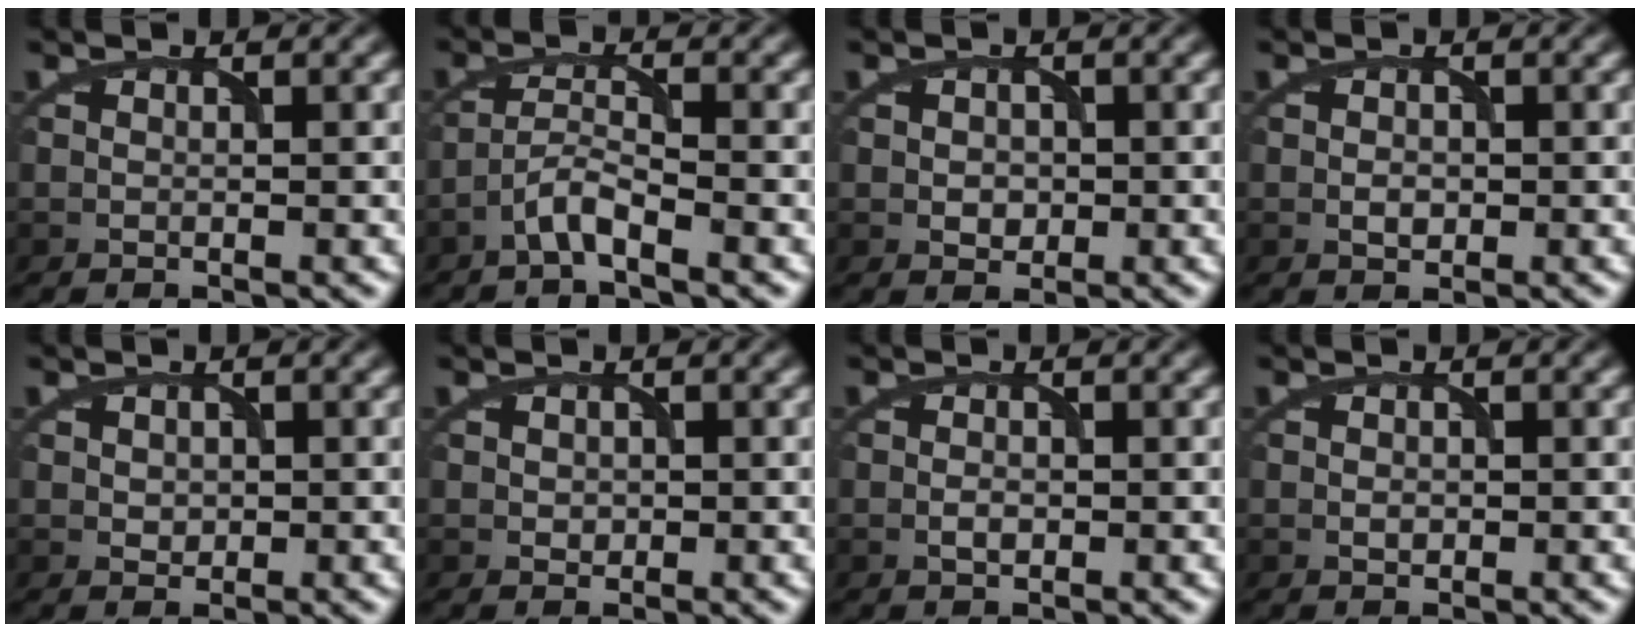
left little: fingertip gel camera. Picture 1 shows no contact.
{"total": 2.5, "force": [-1.8, 0.2, 1.7], "torque": [-0.036, 0.009, -0.043]}
{"total": 1.5, "force": [0.0, 1.2, 0.8], "torque": [-0.015, -0.002, 0.000]}
{"total": 1.2, "force": [-0.2, 0.9, 0.7], "torque": [-0.012, -0.001, -0.005]}
{"total": 1.1, "force": [0.2, 1.0, 0.4], "torque": [-0.008, -0.003, 0.008]}
{"total": 0.8, "force": [0.1, 0.8, 0.3], "torque": [-0.005, -0.003, 0.004]}
{"total": 1.0, "force": [-0.3, 0.6, 0.8], "torque": [-0.015, 0.000, -0.006]}
{"total": 0.7, "force": [-0.1, 0.6, 0.4], "torque": [-0.007, -0.001, -0.002]}